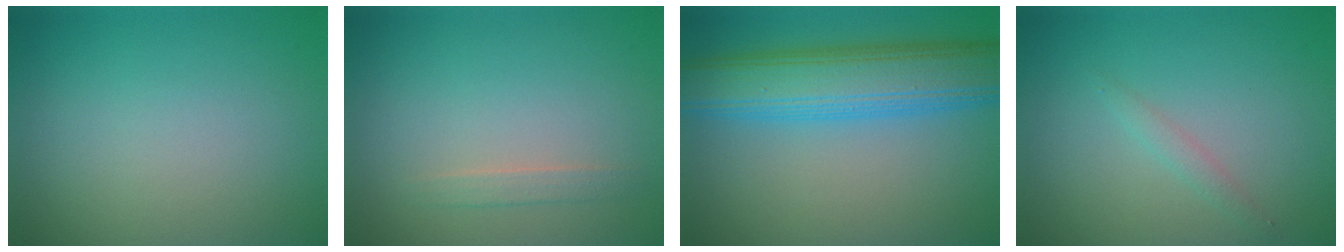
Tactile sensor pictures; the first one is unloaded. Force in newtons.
{"total": 1.1, "press": 1.1, "slide": 0.2}
{"total": 8.6, "press": 8.5, "slide": 0.4}
{"total": 1.0, "press": 1.0, "slide": 0.0}